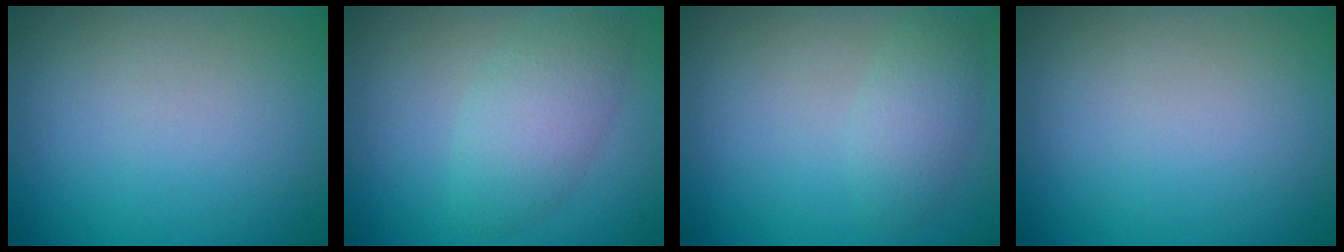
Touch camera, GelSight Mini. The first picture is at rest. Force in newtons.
{"total": 3.9, "press": 3.9, "slide": 0.2}
{"total": 2.2, "press": 2.2, "slide": 0.0}
{"total": 0.0}